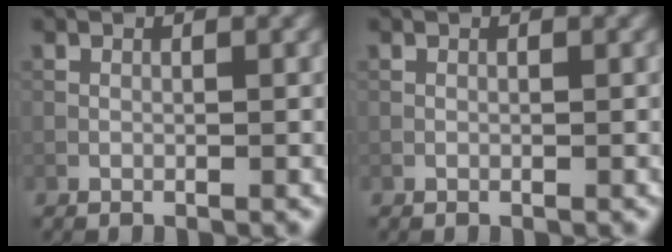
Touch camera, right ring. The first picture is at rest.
{"total": 0.0}